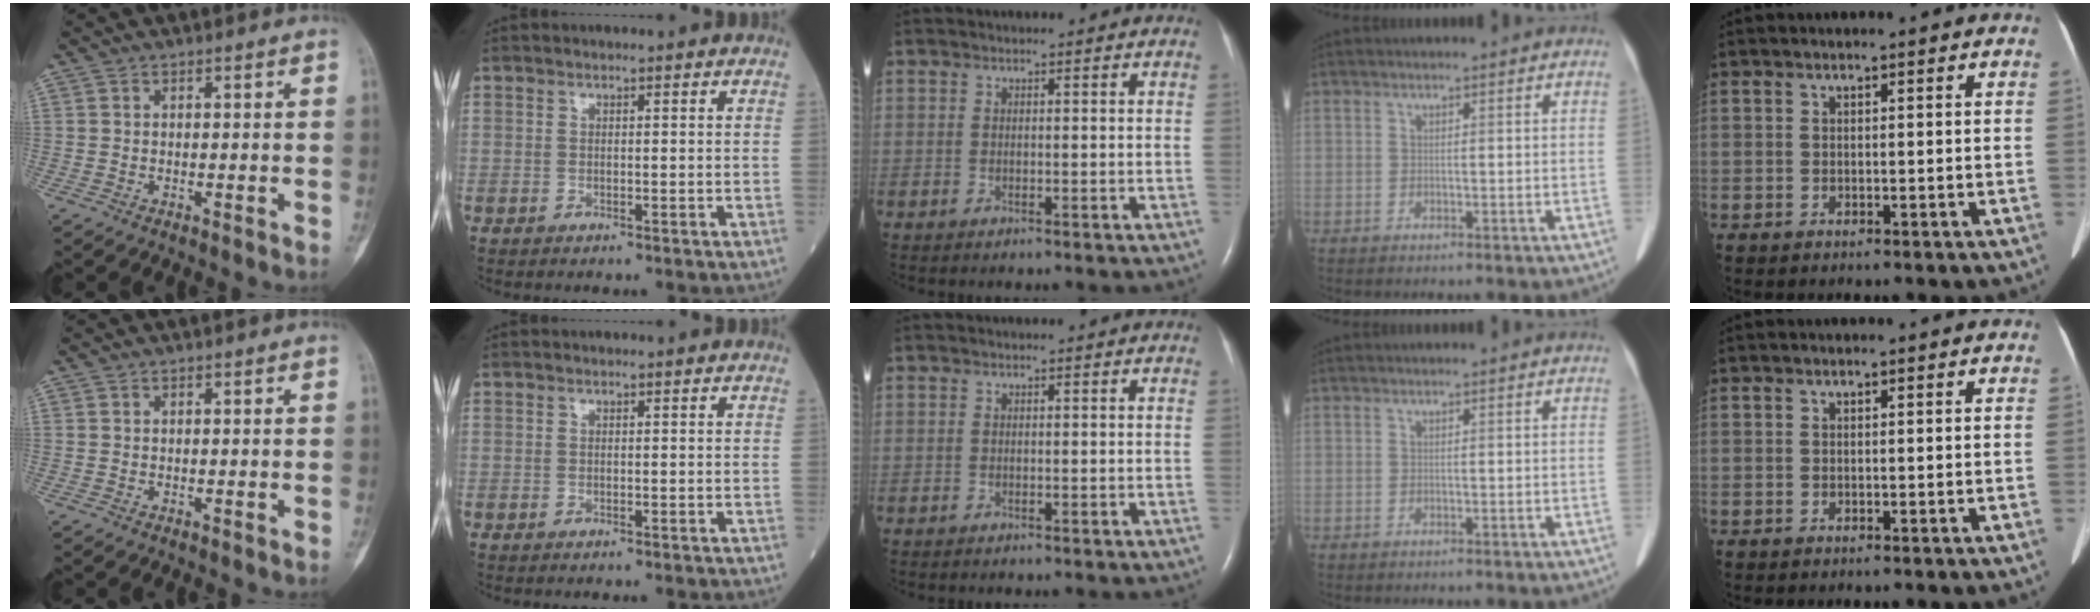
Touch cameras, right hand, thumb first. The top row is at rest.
{}